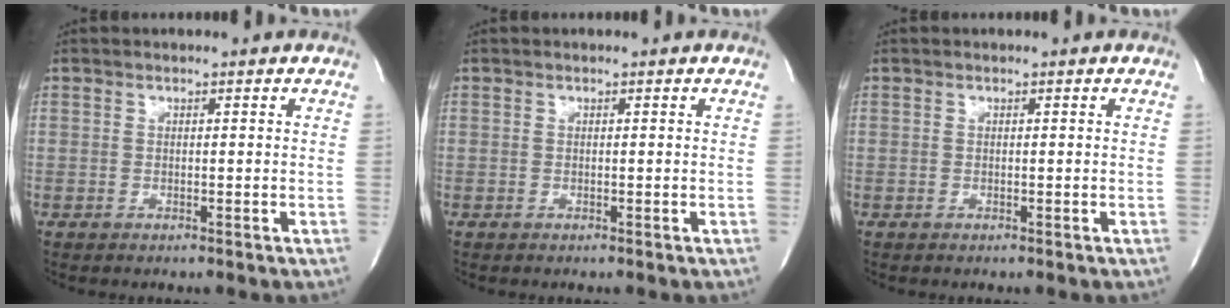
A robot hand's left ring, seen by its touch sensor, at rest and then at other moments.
{"total": 0.0}
{"total": 0.0}